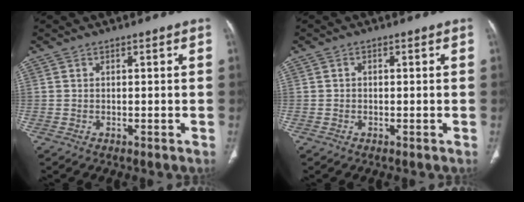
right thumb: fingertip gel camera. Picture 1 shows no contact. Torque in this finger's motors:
{"motor_torque": [-0.38, 0.16, -0.53, 0.20, -0.02]}